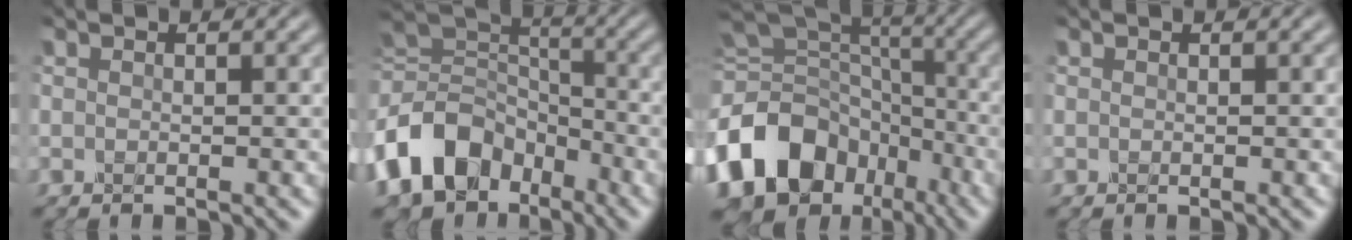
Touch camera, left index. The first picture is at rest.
{"total": 11.4, "force": [-5.7, 8.1, 5.6], "torque": [-0.125, -0.004, -0.121]}
{"total": 15.3, "force": [-6.6, 11.7, 7.3], "torque": [-0.171, 0.001, -0.115]}
{"total": 0.0}